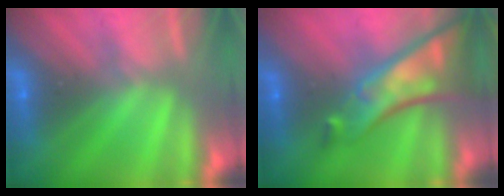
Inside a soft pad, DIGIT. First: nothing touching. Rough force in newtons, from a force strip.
{"total": 6.9}